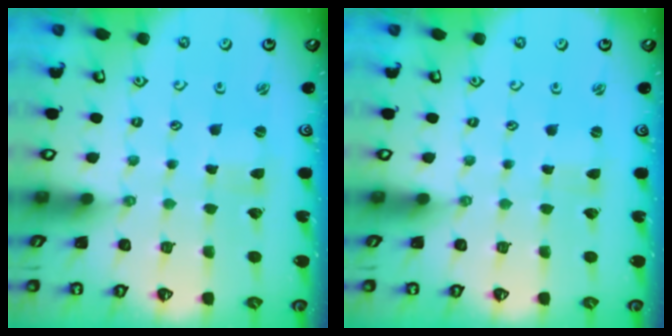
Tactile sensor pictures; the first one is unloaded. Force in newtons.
{"total": 0.0}